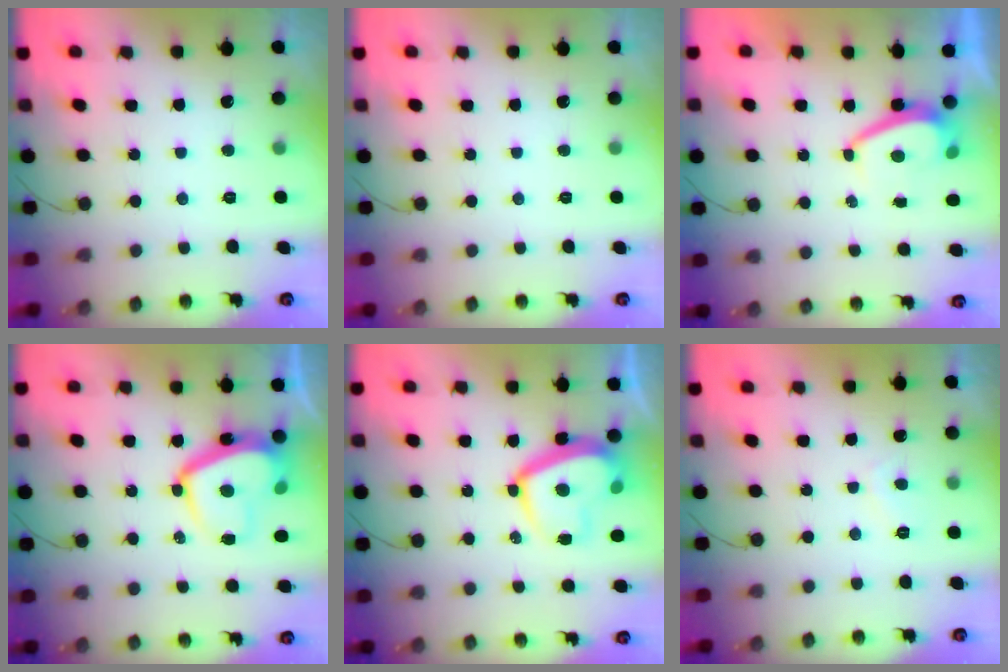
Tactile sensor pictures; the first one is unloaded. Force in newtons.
{"total": 0.0}
{"total": 2.8, "press": 2.7, "slide": 0.5}
{"total": 12.6, "press": 12.5, "slide": 1.1}
{"total": 13.2, "press": 13.1, "slide": 1.4}
{"total": 2.3, "press": 2.2, "slide": 0.7}